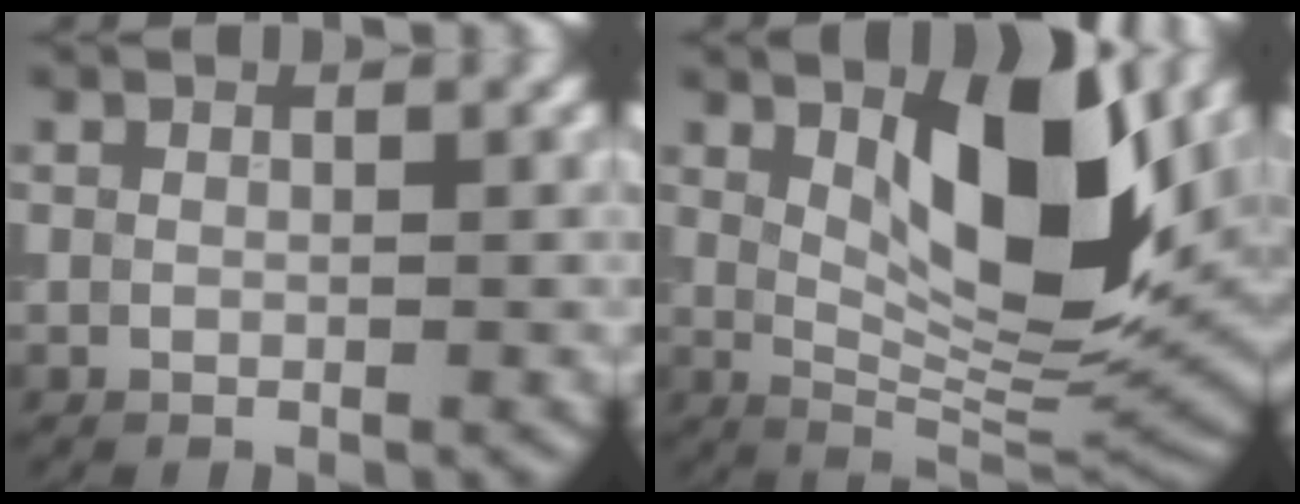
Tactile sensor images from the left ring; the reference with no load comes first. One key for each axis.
{"total": 10.2, "fx": 3.2, "fy": 3.8, "fz": 8.9, "tx": -0.142, "ty": -0.008, "tz": 0.057}